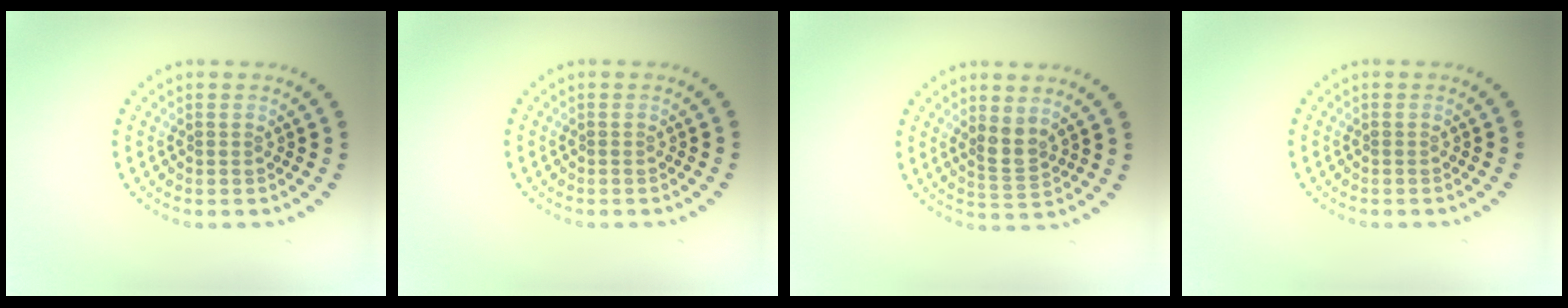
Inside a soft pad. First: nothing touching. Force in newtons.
{"total": 0.0}
{"total": 2.1, "press": 1.8, "slide": 1.2}
{"total": 0.0}